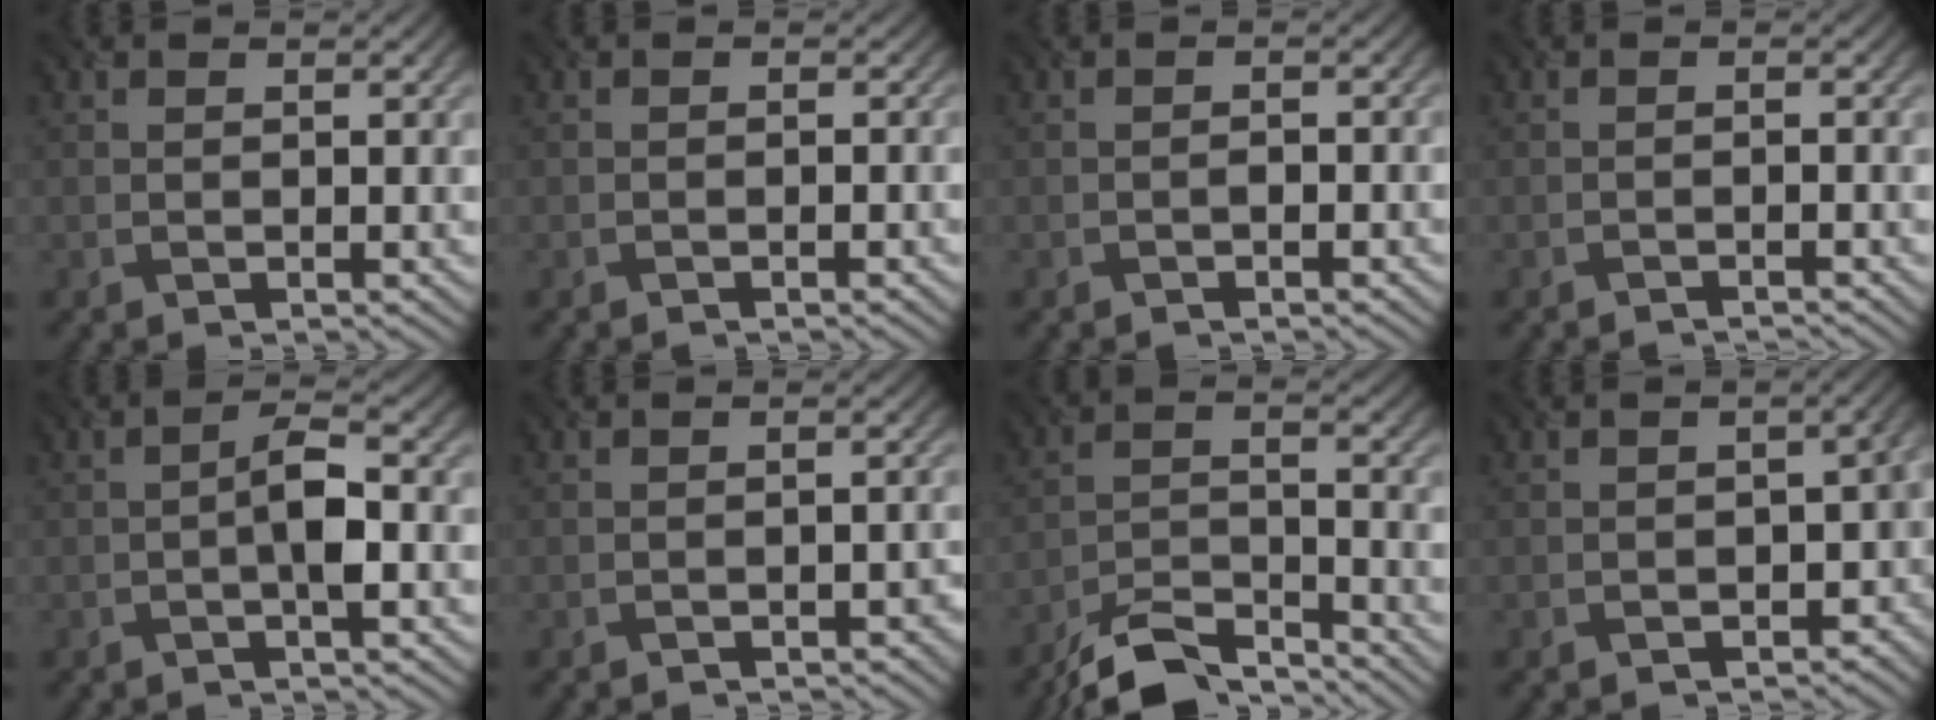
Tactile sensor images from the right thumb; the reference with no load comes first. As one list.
[{"total": 0.6, "force": [-0.6, 0.1, 0.2], "torque": [0.000, 0.000, -0.011]}, {"total": 1.0, "force": [-0.7, 0.3, 0.5], "torque": [-0.007, 0.002, -0.014]}, {"total": 1.3, "force": [-1.2, 0.1, 0.5], "torque": [-0.004, 0.001, -0.025]}, {"total": 3.6, "force": [-0.8, 0.9, 3.4], "torque": [-0.062, 0.010, -0.020]}, {"total": 2.0, "force": [-1.6, 0.5, 1.0], "torque": [-0.011, 0.004, -0.022]}, {"total": 8.0, "force": [-6.9, 1.6, 3.7], "torque": [-0.074, -0.005, -0.134]}, {"total": 5.9, "force": [-2.1, 4.1, 3.6], "torque": [-0.039, -0.034, -0.021]}]